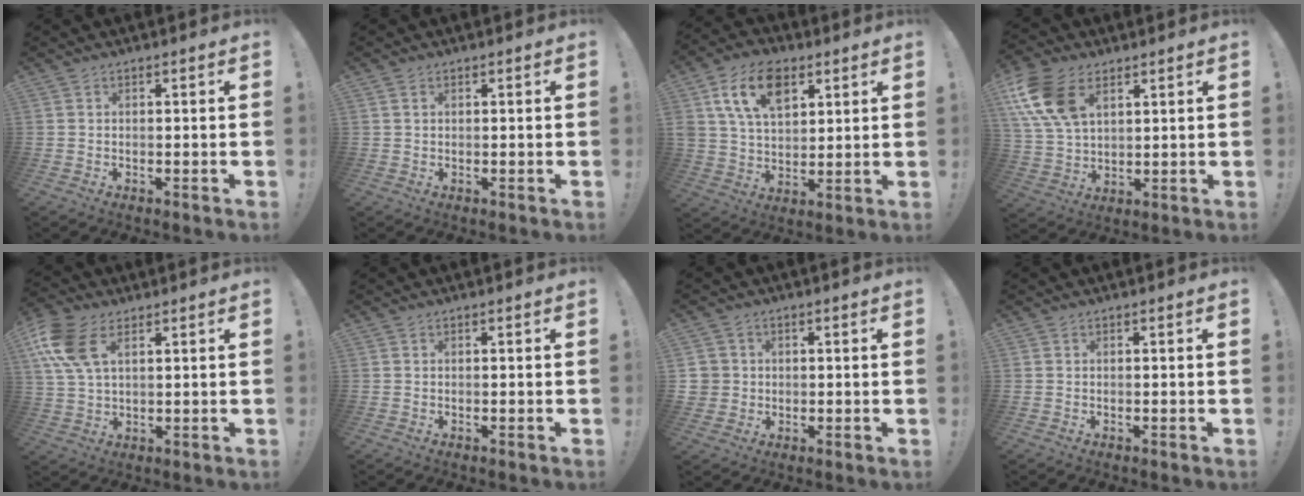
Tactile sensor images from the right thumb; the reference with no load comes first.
{"total": 1.0, "force": [0.5, 0.8, 0.4], "torque": [-0.005, 0.001, 0.009]}
{"total": 15.6, "force": [7.3, 9.7, 9.8], "torque": [-0.170, -0.015, 0.135]}
{"total": 14.9, "force": [6.7, 9.4, 9.4], "torque": [-0.200, -0.019, 0.130]}
{"total": 12.3, "force": [5.0, 7.1, 8.7], "torque": [-0.188, -0.008, 0.097]}
{"total": 0.0}
{"total": 4.2, "force": [0.6, 4.1, 0.6], "torque": [-0.014, 0.000, 0.013]}
{"total": 0.0}